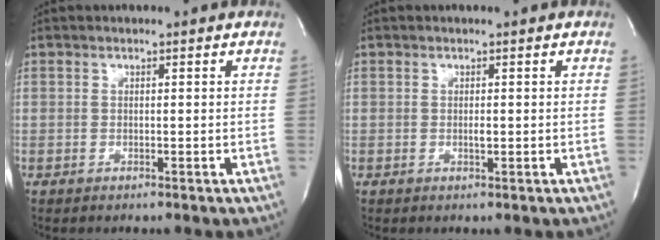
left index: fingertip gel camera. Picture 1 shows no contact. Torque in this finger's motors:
{"motor_torque": [0.20, -0.17, -0.01, 0.00]}